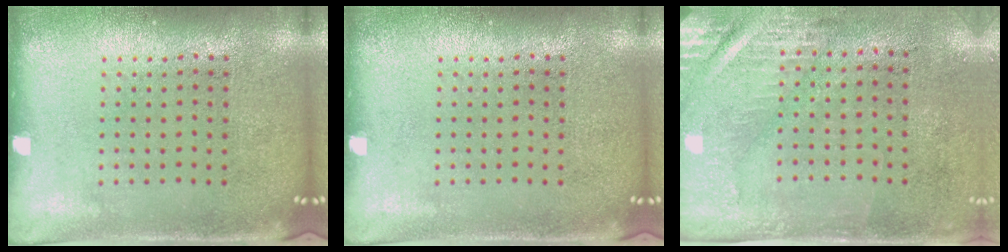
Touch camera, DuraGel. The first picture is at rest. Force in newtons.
{"total": 0.0}
{"total": 3.0, "press": 2.5, "slide": 1.6}